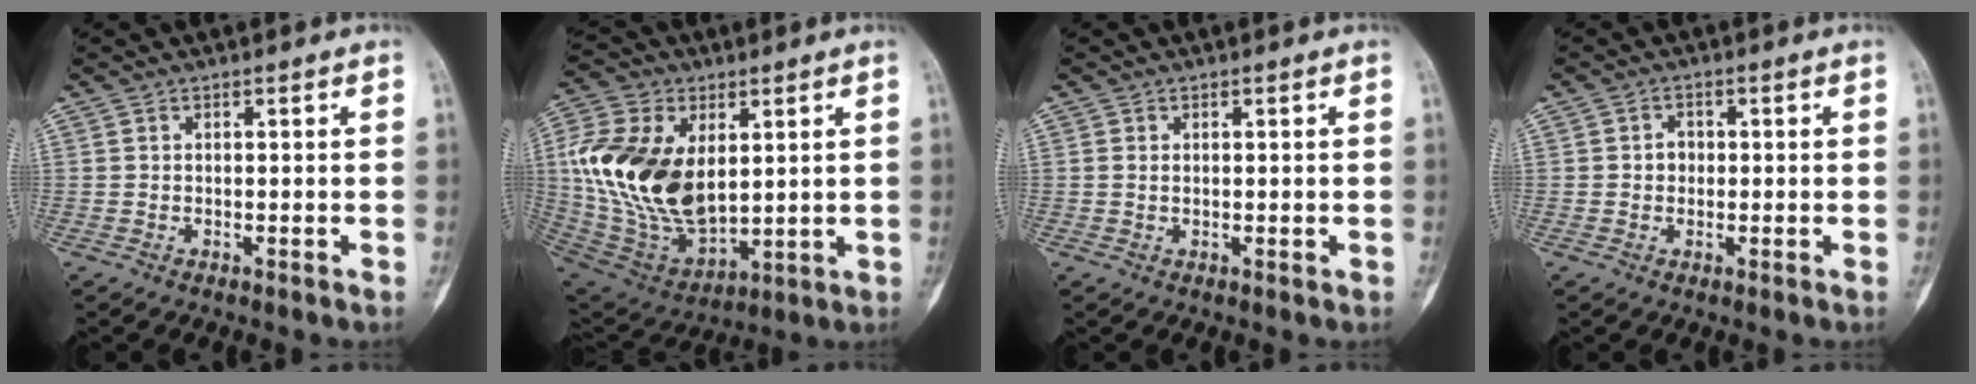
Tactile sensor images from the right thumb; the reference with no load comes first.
{"total": 22.4, "force": [3.4, 13.7, 17.4], "torque": [-0.335, -0.020, 0.076]}
{"total": 0.8, "force": [0.2, 0.6, 0.5], "torque": [-0.008, 0.002, 0.004]}
{"total": 2.2, "force": [0.0, 1.9, 1.1], "torque": [-0.001, 0.007, -0.003]}